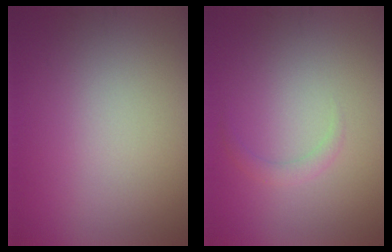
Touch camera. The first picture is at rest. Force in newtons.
{"total": 1.1, "press": 1.1, "slide": 0.0}